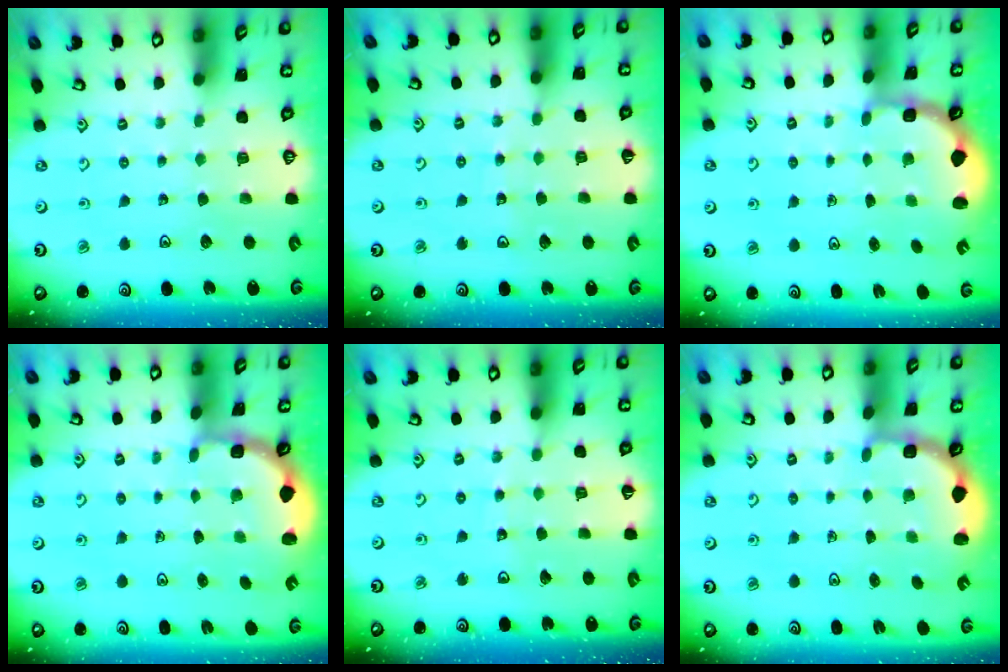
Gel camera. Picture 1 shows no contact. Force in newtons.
{"total": 5.4, "press": 5.4, "slide": 0.4}
{"total": 2.7, "press": 2.0, "slide": 1.7}
{"total": 2.4, "press": 1.7, "slide": 1.6}
{"total": 3.7, "press": 3.7, "slide": 0.6}
{"total": 2.7, "press": 2.4, "slide": 1.4}